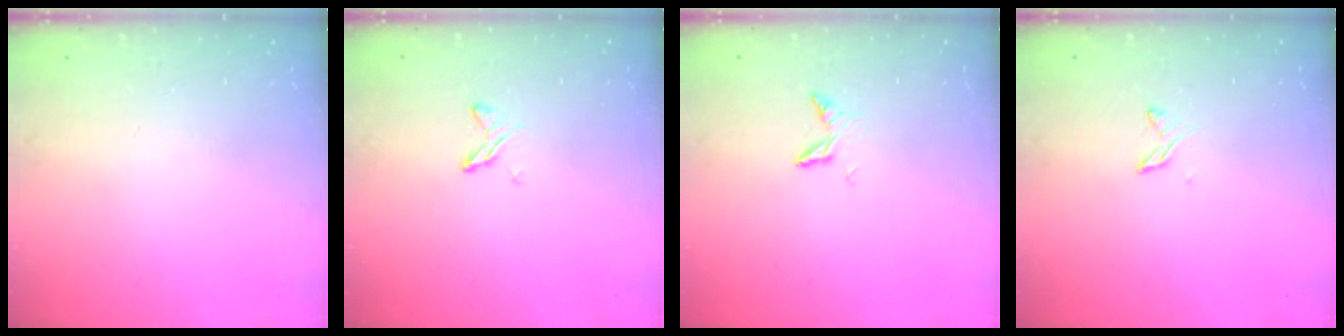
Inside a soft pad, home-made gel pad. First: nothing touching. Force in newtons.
{"total": 4.5, "press": 4.5, "slide": 0.5}
{"total": 5.6, "press": 5.6, "slide": 0.4}
{"total": 3.0, "press": 2.9, "slide": 0.4}